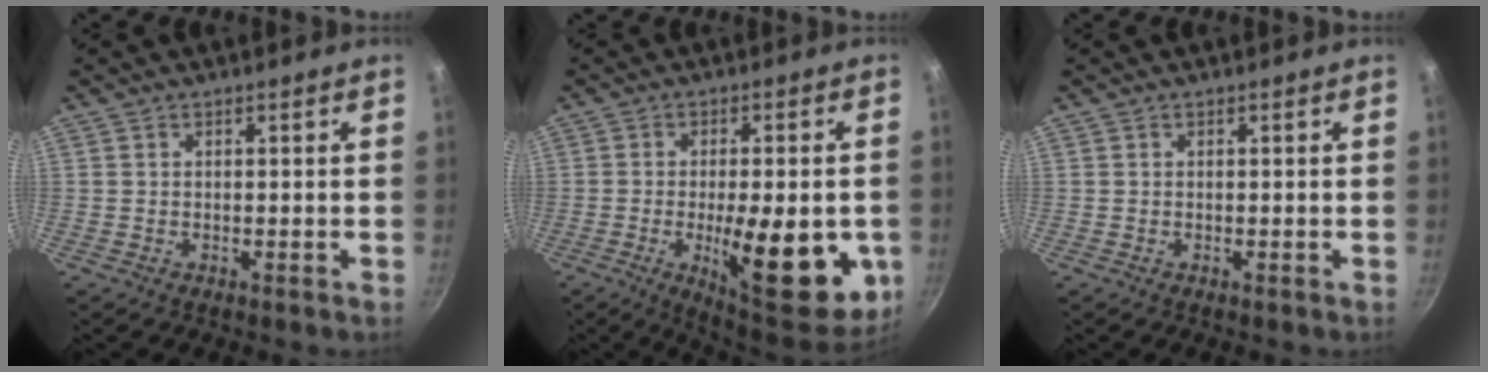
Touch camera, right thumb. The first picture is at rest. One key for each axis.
{"total": 20.4, "fx": -4.8, "fy": 7.4, "fz": 18.4, "tx": -0.224, "ty": -0.017, "tz": -0.046}
{"total": 0.0}